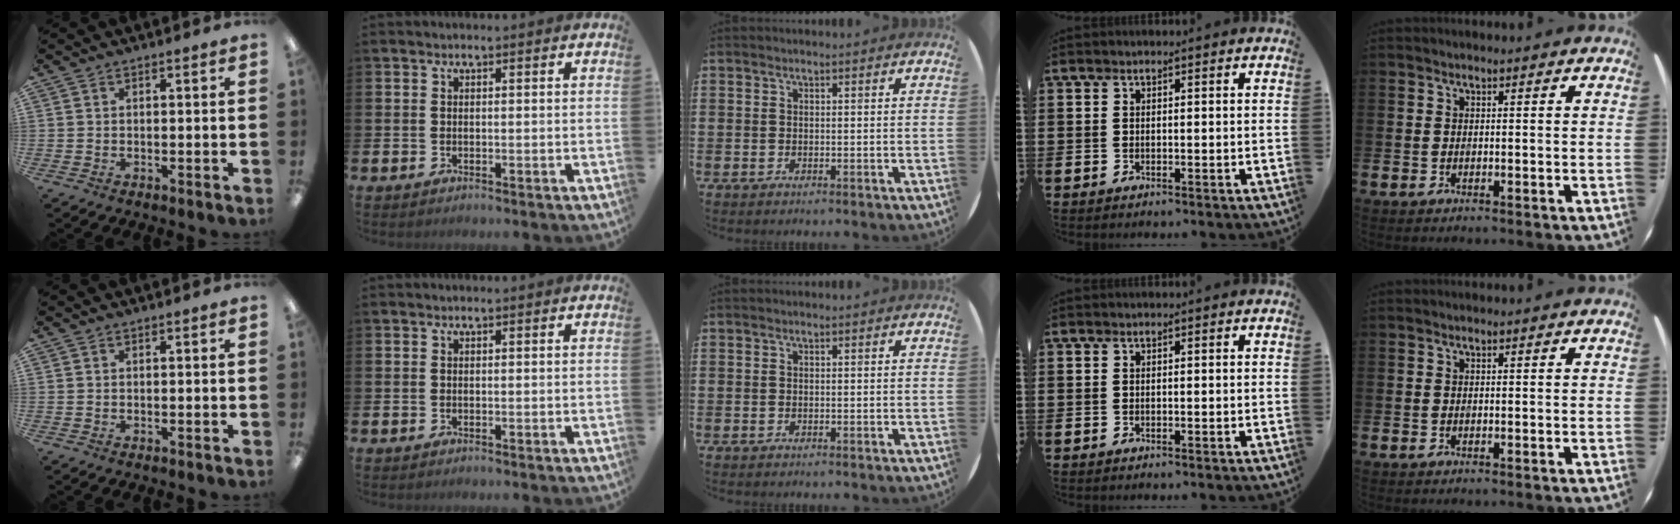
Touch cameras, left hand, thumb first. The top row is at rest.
{}